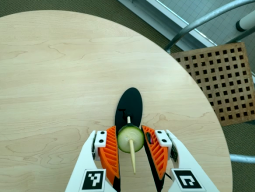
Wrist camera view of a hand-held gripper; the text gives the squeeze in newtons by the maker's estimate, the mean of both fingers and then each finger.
{"total": 8.1, "left": 8.0, "right": 8.3}